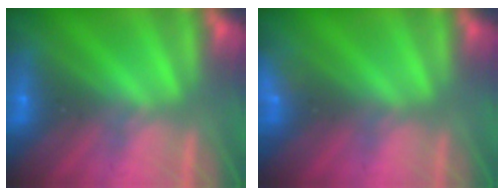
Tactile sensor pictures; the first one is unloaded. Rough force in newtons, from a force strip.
{"total": 2.9}